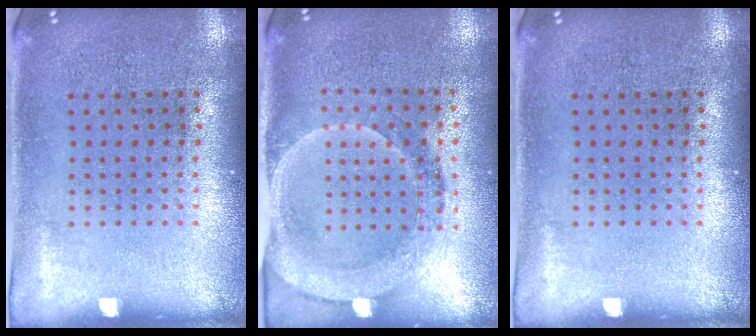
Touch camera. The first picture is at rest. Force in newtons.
{"total": 1.8, "press": 1.6, "slide": 0.7}
{"total": 0.0}